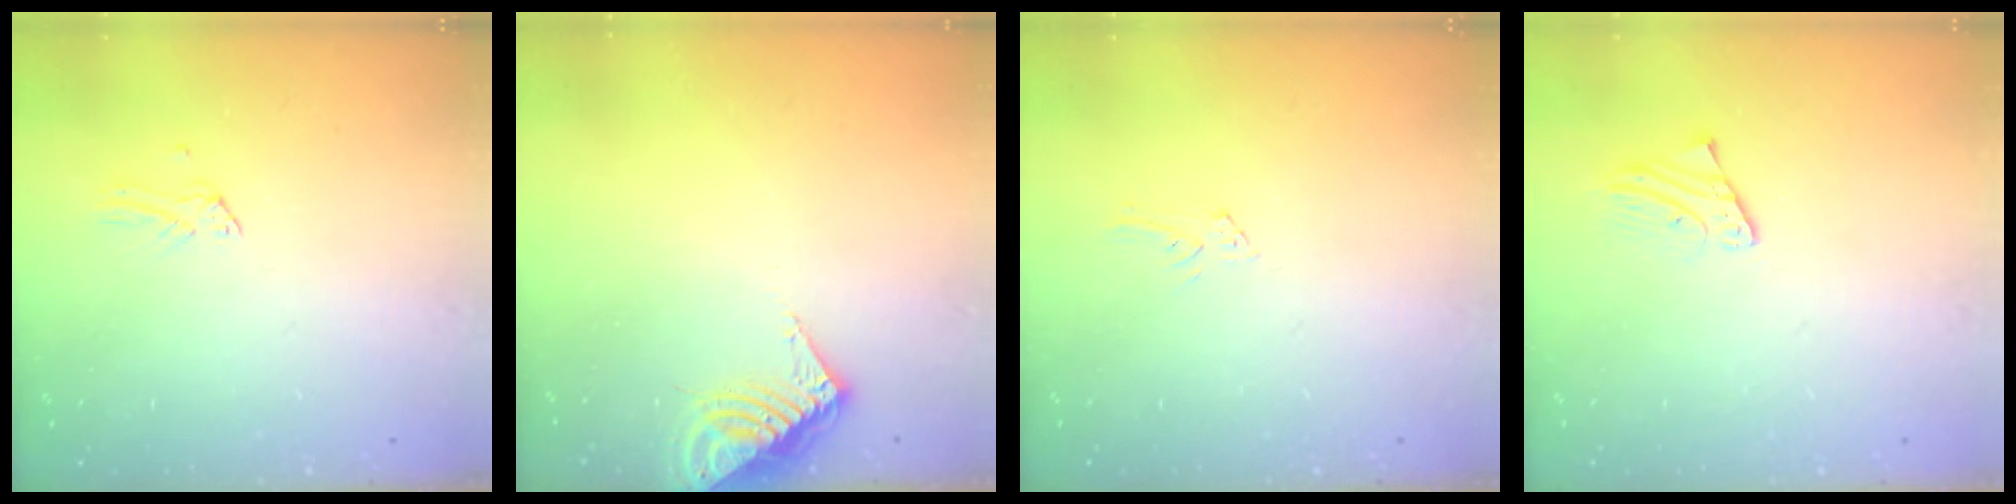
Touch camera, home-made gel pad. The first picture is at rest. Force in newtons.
{"total": 7.6, "press": 7.6, "slide": 0.7}
{"total": 4.8, "press": 4.8, "slide": 0.4}
{"total": 2.0, "press": 2.0, "slide": 0.0}